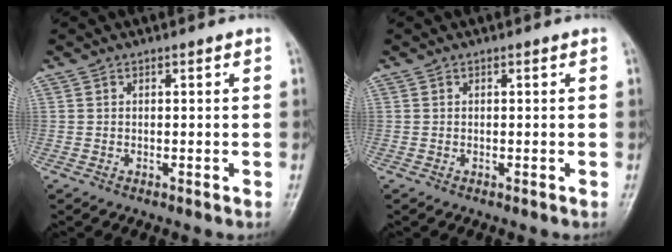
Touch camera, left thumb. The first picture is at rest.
{"total": 0.0}